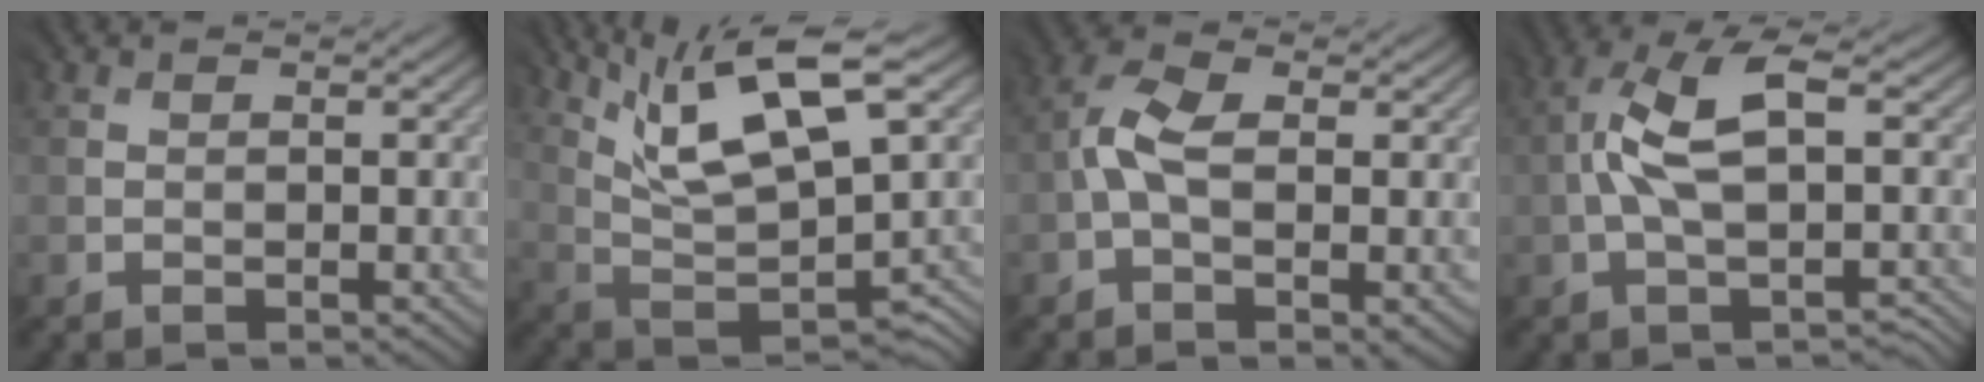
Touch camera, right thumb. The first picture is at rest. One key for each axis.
{"total": 12.9, "fx": 7.9, "fy": 3.6, "fz": 9.6, "tx": -0.175, "ty": 0.007, "tz": 0.141}
{"total": 7.2, "fx": -0.5, "fy": 3.8, "fz": 6.1, "tx": -0.151, "ty": 0.009, "tz": -0.012}
{"total": 6.2, "fx": 0.1, "fy": 2.2, "fz": 5.8, "tx": -0.122, "ty": 0.023, "tz": -0.002}